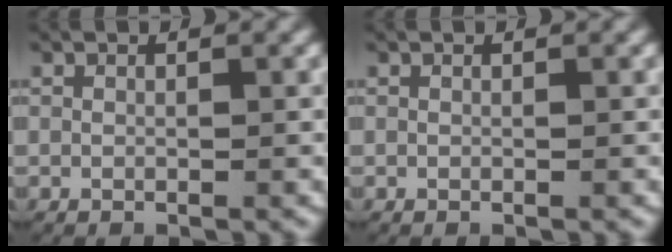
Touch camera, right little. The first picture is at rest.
{"total": 0.0}